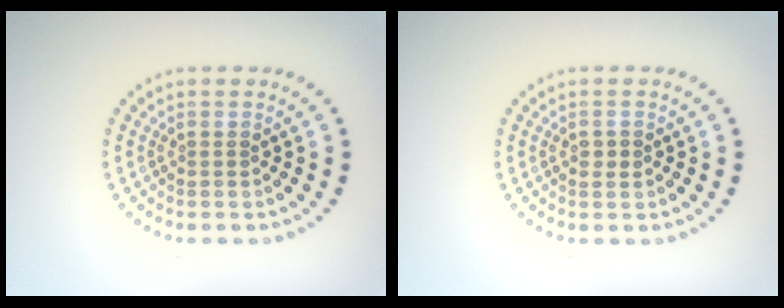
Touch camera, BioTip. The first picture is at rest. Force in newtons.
{"total": 1.0, "press": 1.0, "slide": 0.2}